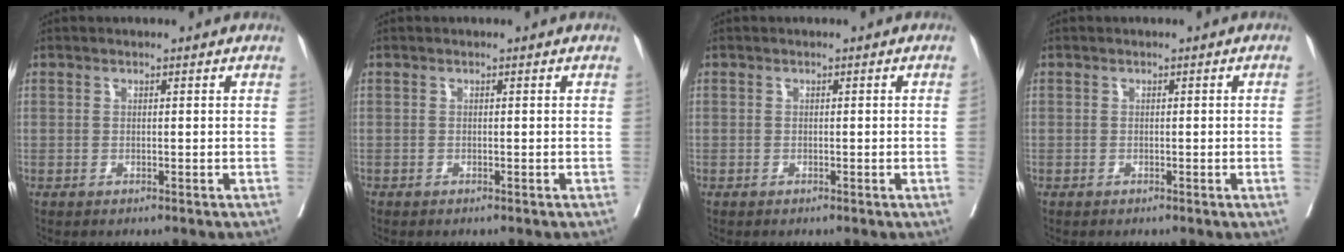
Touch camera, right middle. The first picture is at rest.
{"total": 0.0}
{"total": 0.6, "force": [-0.1, -0.2, 0.5], "torque": [-0.006, 0.000, 0.000]}
{"total": 0.9, "force": [-0.1, -0.3, 0.8], "torque": [-0.010, -0.001, 0.000]}